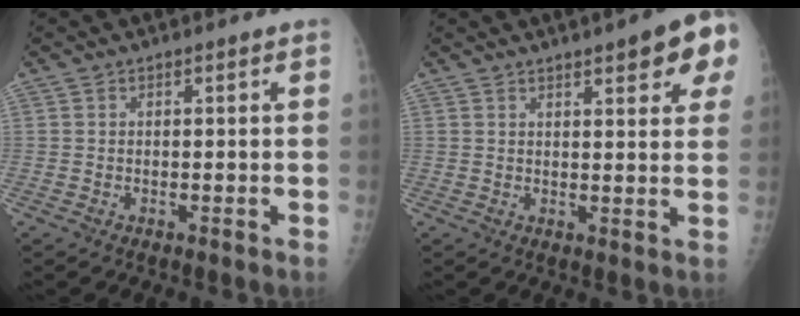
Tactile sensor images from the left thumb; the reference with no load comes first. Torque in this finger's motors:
{"motor_torque": [-0.12, 0.08, 0.16, -0.02, 0.07]}